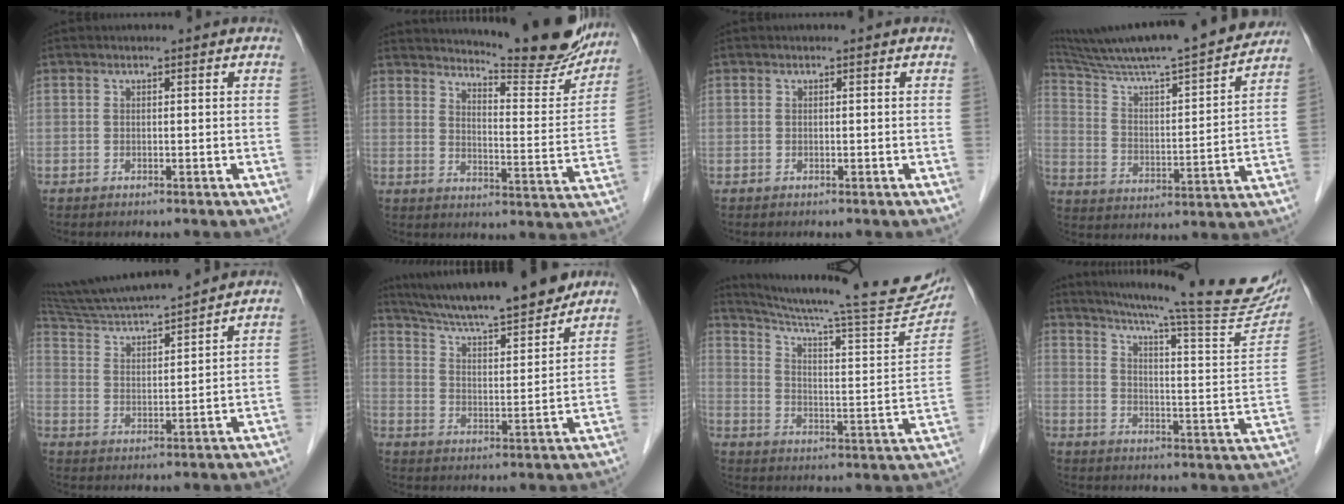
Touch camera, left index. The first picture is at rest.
{"total": 19.1, "force": [17.5, 2.0, 7.5], "torque": [-0.105, -0.066, 0.218]}
{"total": 0.0}
{"total": 23.0, "force": [20.3, 0.8, 10.8], "torque": [-0.181, -0.002, 0.308]}
{"total": 14.3, "force": [13.2, -0.3, 5.5], "torque": [-0.106, 0.012, 0.226]}
{"total": 17.9, "force": [15.9, 1.5, 8.0], "torque": [-0.133, 0.008, 0.250]}
{"total": 24.3, "force": [21.9, 1.1, 10.5], "torque": [-0.160, -0.054, 0.290]}
{"total": 24.8, "force": [21.2, 0.9, 12.9], "torque": [-0.194, -0.048, 0.269]}